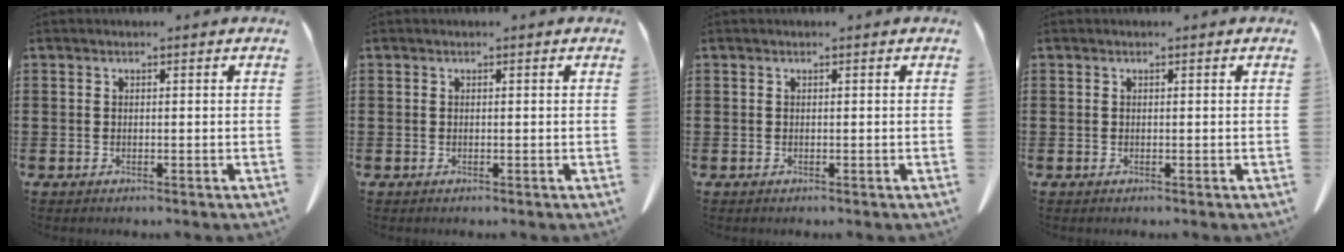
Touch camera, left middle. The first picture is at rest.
{"total": 0.0}
{"total": 0.0}
{"total": 0.0}